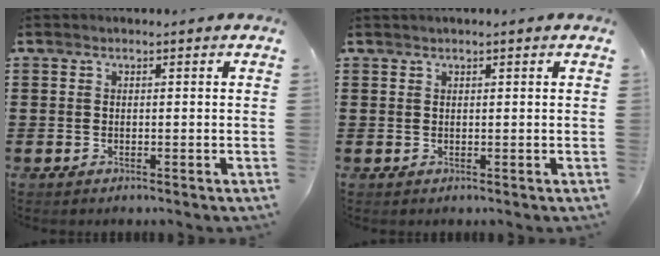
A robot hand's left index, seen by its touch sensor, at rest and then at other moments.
{"total": 0.6, "force": [0.4, 0.0, 0.5], "torque": [-0.009, 0.000, 0.009]}